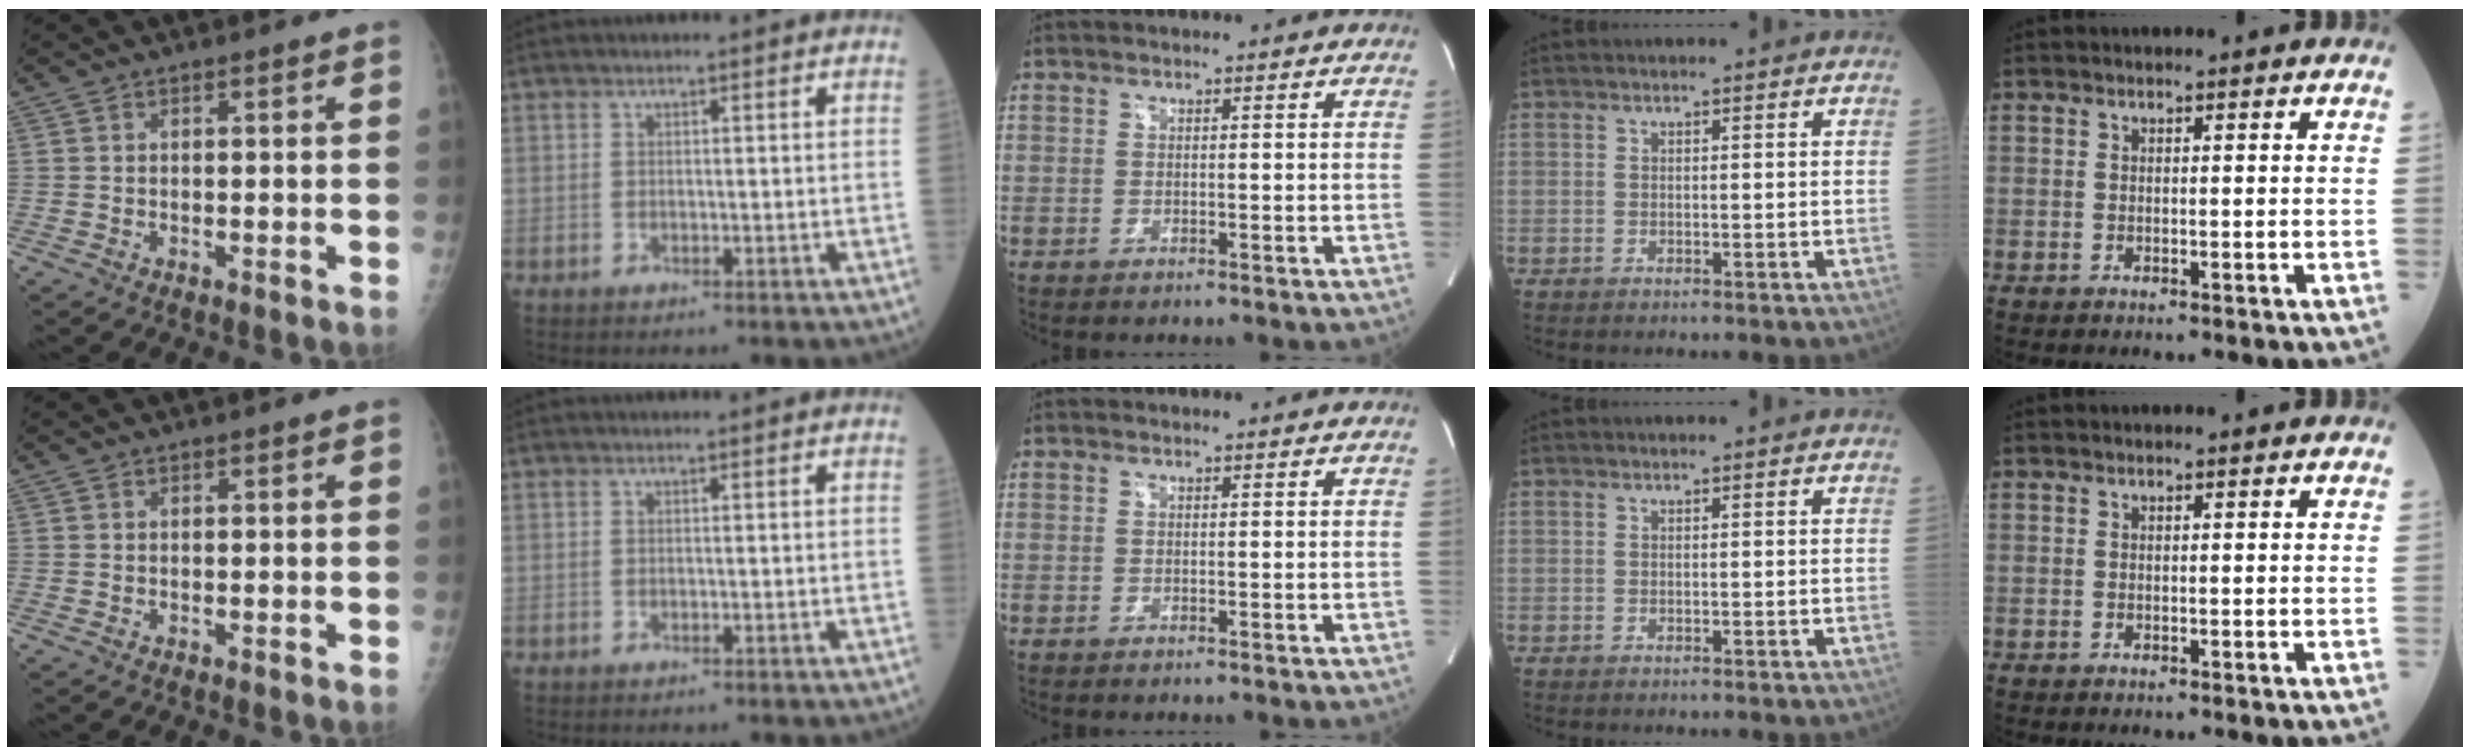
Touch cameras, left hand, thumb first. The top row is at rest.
{}